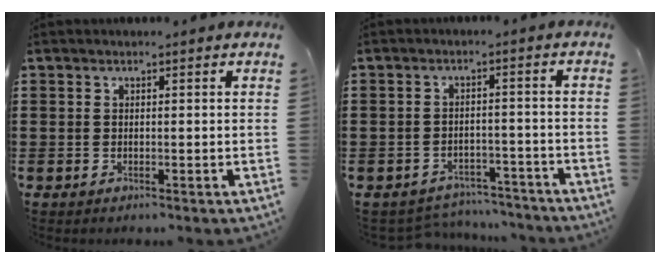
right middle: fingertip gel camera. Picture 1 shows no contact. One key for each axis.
{"total": 3.5, "fx": -3.5, "fy": 0.6, "fz": 0.0, "tx": -0.007, "ty": 0.001, "tz": -0.073}